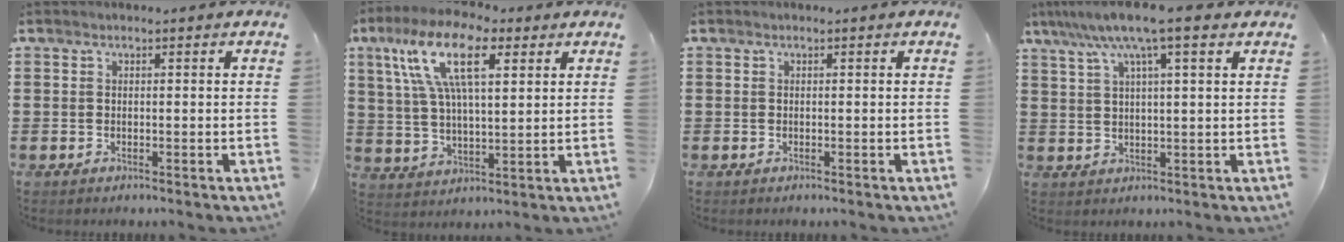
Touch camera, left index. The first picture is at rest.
{"total": 13.2, "force": [6.5, 5.0, 10.4], "torque": [-0.219, 0.004, 0.117]}
{"total": 0.0}
{"total": 8.9, "force": [5.7, 0.9, 6.8], "torque": [-0.145, -0.004, 0.098]}